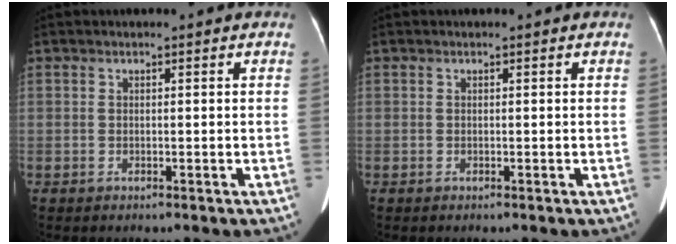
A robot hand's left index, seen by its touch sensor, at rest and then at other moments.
{"total": 0.0}